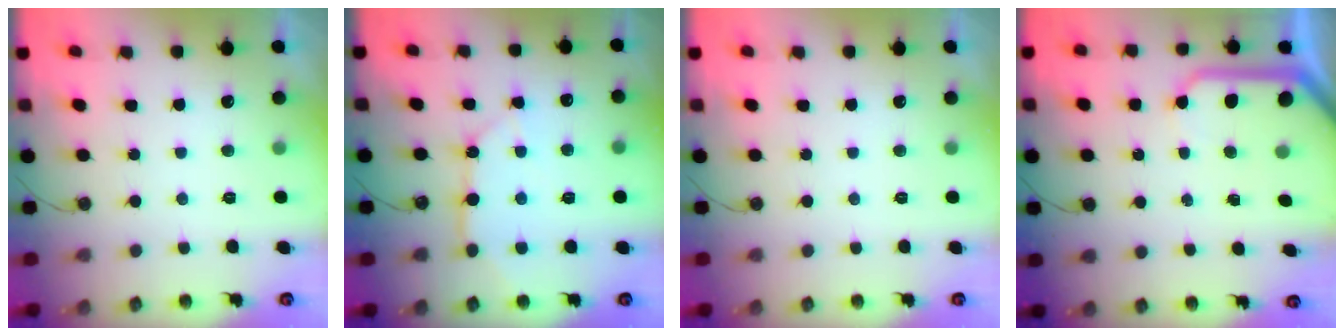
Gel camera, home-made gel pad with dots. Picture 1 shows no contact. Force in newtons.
{"total": 10.1, "press": 10.0, "slide": 0.7}
{"total": 0.0}
{"total": 10.3, "press": 10.2, "slide": 1.1}